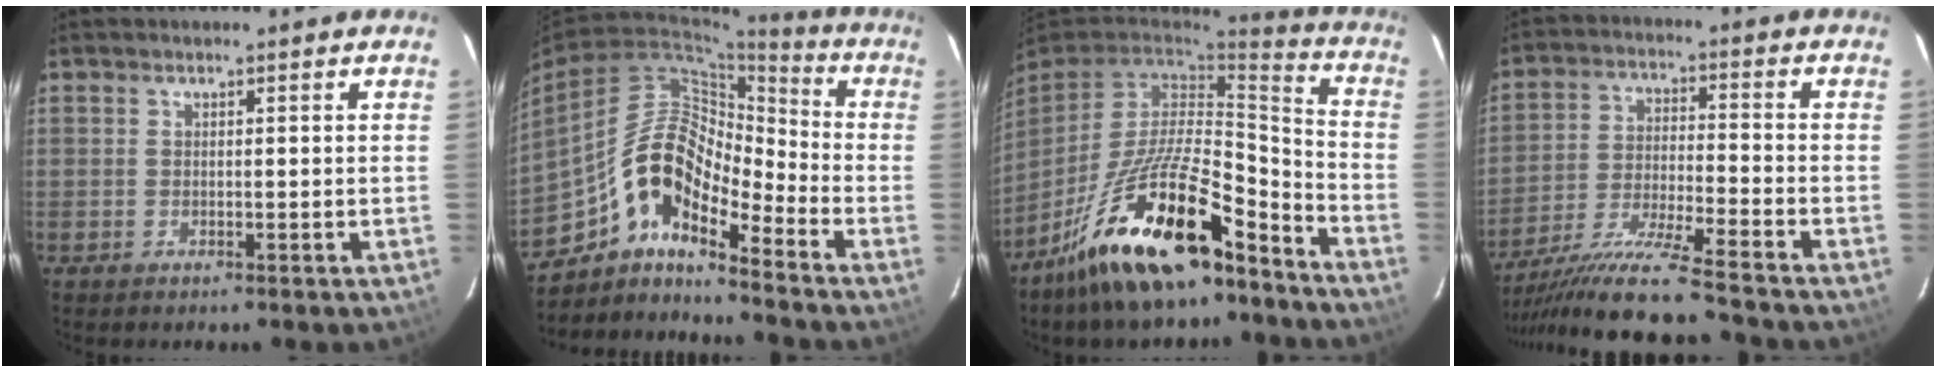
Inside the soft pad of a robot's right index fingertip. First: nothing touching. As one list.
[{"total": 13.0, "force": [-8.9, 4.1, 8.5], "torque": [-0.145, 0.017, -0.179]}, {"total": 21.8, "force": [-15.2, 6.4, 14.4], "torque": [-0.269, -0.007, -0.258]}, {"total": 15.8, "force": [-13.8, -1.6, 7.6], "torque": [-0.152, -0.031, -0.246]}]